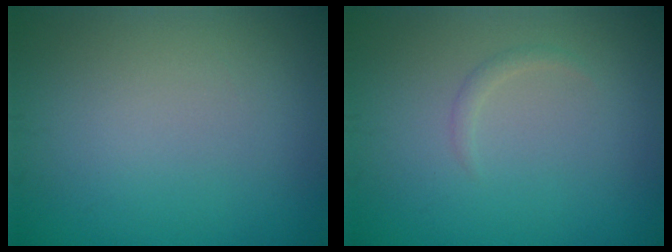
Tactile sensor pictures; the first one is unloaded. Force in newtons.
{"total": 0.8, "press": 0.8, "slide": 0.0}